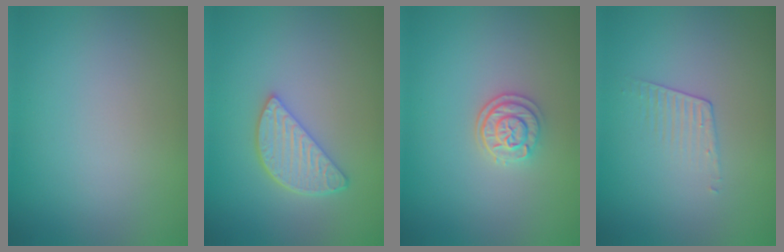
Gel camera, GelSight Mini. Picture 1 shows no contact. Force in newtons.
{"total": 3.6, "press": 3.0, "slide": 2.0}
{"total": 2.4, "press": 2.1, "slide": 1.1}
{"total": 1.1, "press": 0.4, "slide": 1.1}